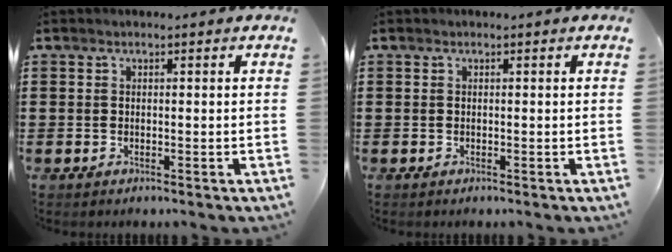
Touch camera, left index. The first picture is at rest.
{"total": 0.0}